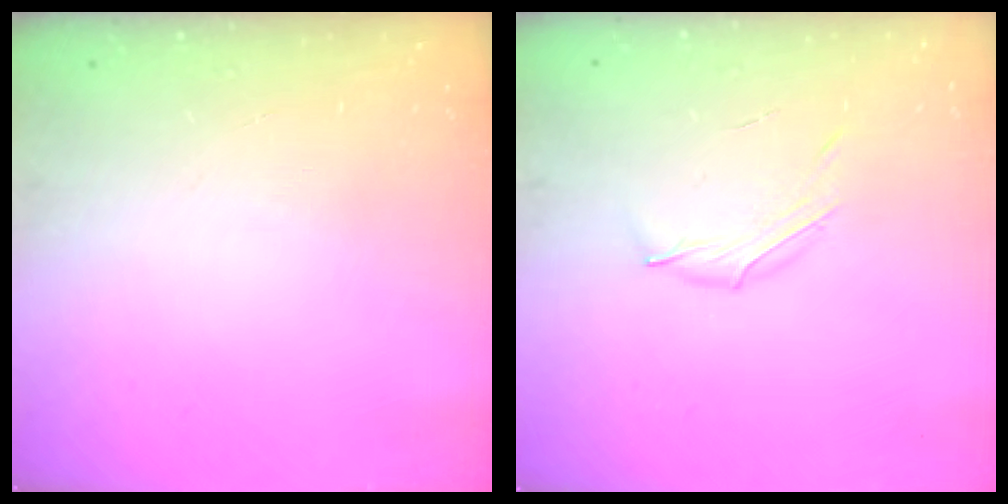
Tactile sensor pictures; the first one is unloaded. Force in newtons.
{"total": 4.2, "press": 4.0, "slide": 1.2}